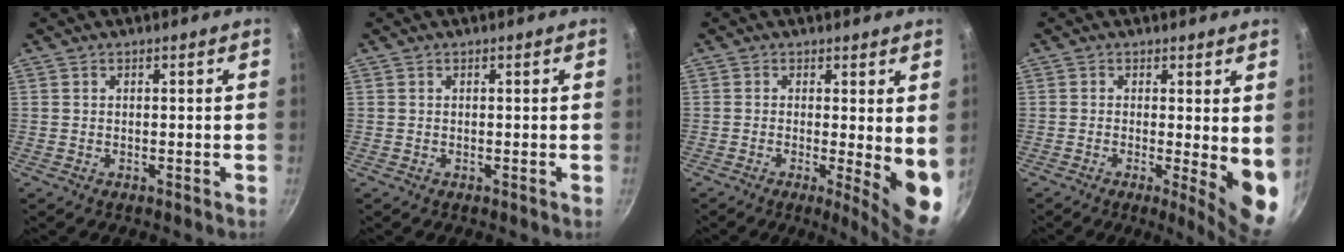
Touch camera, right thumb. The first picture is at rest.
{"total": 0.0}
{"total": 8.5, "force": [-0.3, 1.9, 8.3], "torque": [-0.103, -0.022, -0.002]}
{"total": 8.1, "force": [-0.3, 1.9, 7.9], "torque": [-0.098, -0.021, -0.002]}